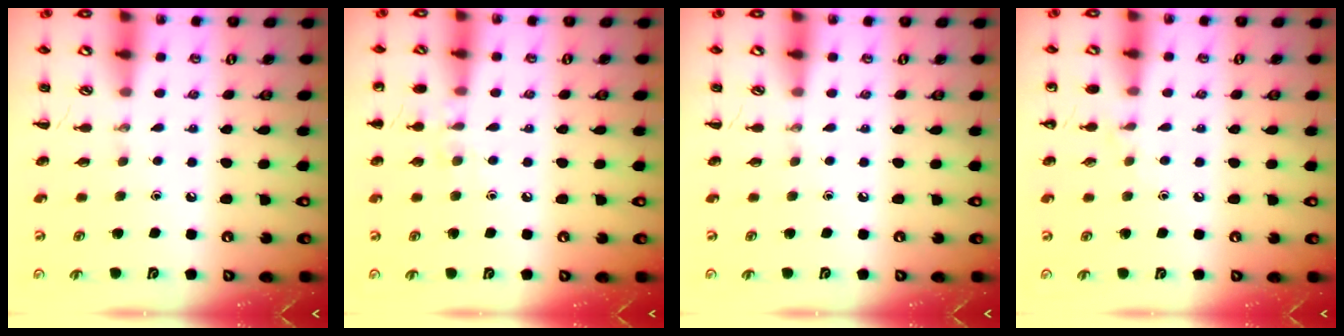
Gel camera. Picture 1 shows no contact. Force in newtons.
{"total": 6.5, "press": 6.2, "slide": 2.0}
{"total": 0.0}
{"total": 4.2, "press": 4.0, "slide": 1.3}